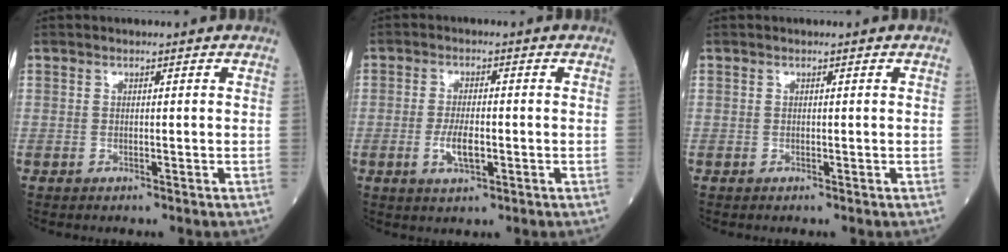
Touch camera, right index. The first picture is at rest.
{"total": 4.4, "force": [-1.2, 1.4, 4.0], "torque": [-0.076, -0.001, -0.019]}
{"total": 0.0}